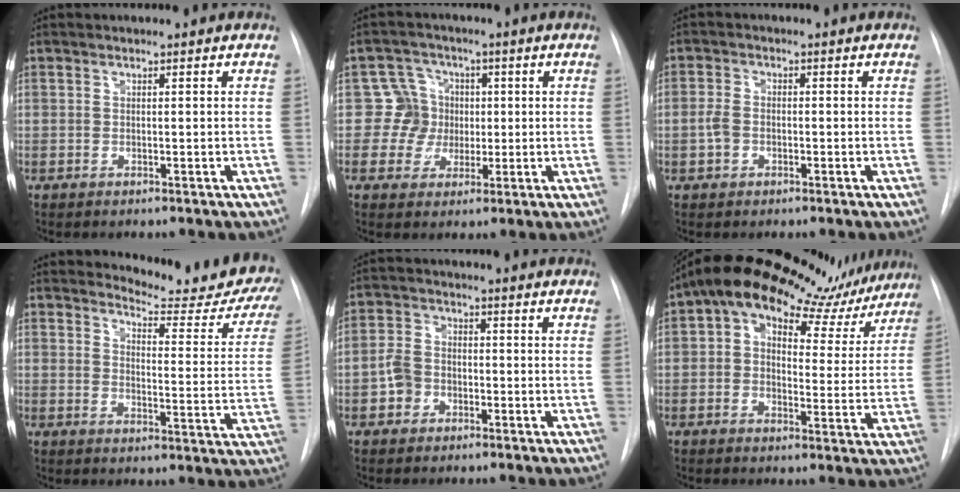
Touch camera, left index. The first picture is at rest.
{"total": 6.1, "force": [0.1, 6.0, 0.4], "torque": [0.002, 0.023, 0.003]}
{"total": 2.7, "force": [-0.8, 2.1, 1.5], "torque": [-0.038, 0.007, -0.015]}
{"total": 16.4, "force": [16.0, 1.6, 3.2], "torque": [-0.027, -0.111, 0.166]}
{"total": 4.5, "force": [-1.8, 3.7, 1.9], "torque": [-0.045, 0.017, -0.033]}
{"total": 16.6, "force": [12.9, 7.3, 7.4], "torque": [-0.101, 0.038, 0.155]}